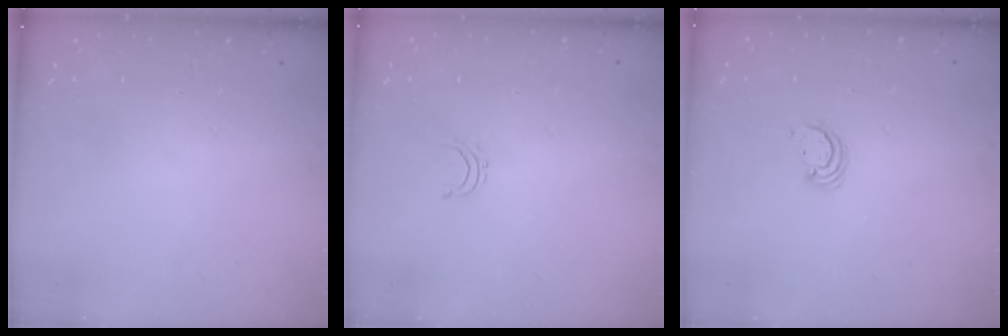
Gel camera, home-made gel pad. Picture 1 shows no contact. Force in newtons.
{"total": 3.1, "press": 3.1, "slide": 0.2}
{"total": 2.8, "press": 2.8, "slide": 0.2}